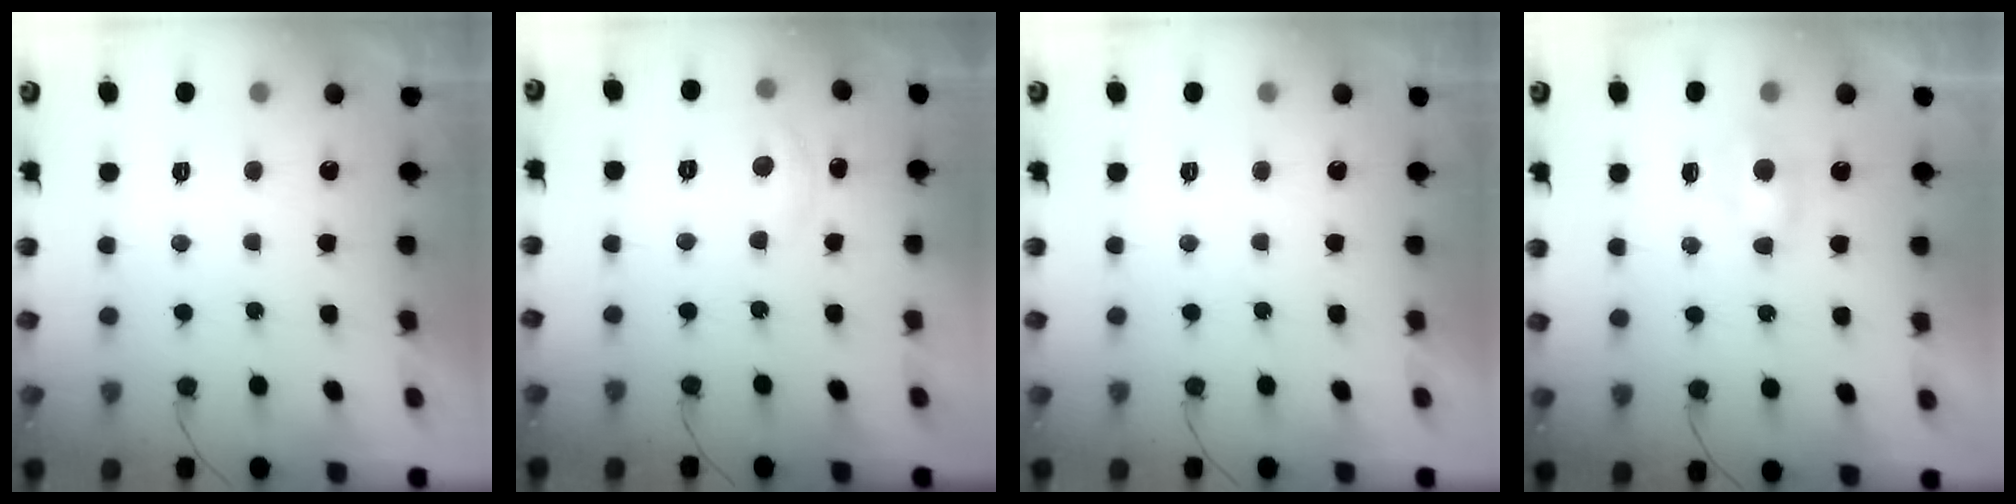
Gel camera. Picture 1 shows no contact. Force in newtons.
{"total": 3.9, "press": 3.9, "slide": 0.4}
{"total": 0.0}
{"total": 5.1, "press": 5.1, "slide": 0.5}